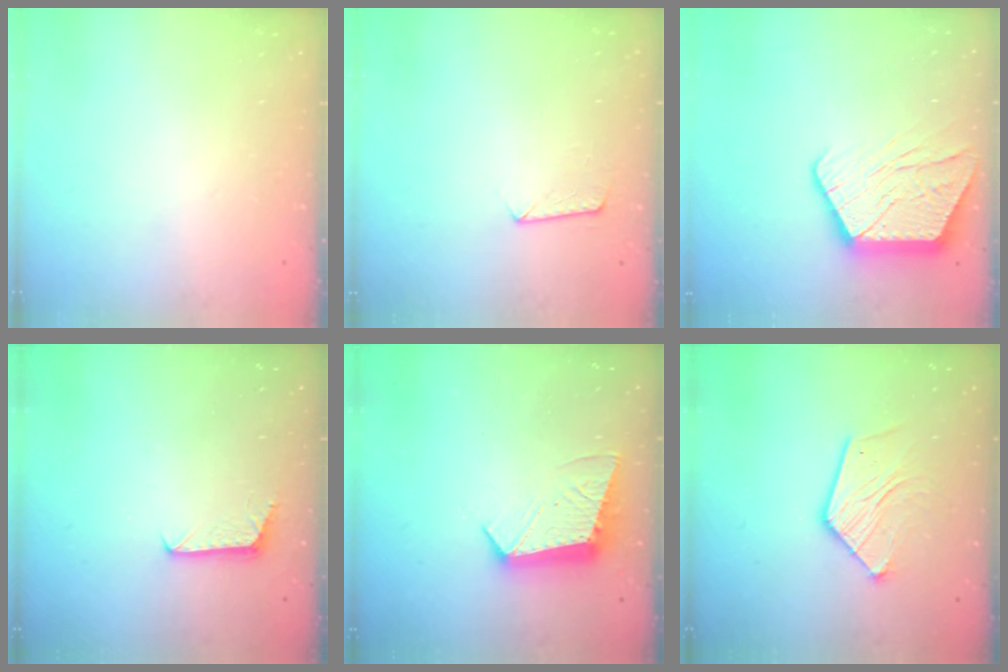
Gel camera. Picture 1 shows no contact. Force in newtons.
{"total": 6.2, "press": 6.2, "slide": 0.5}
{"total": 14.2, "press": 14.2, "slide": 1.0}
{"total": 5.9, "press": 5.9, "slide": 0.5}
{"total": 10.8, "press": 10.8, "slide": 0.8}
{"total": 12.5, "press": 12.4, "slide": 1.3}